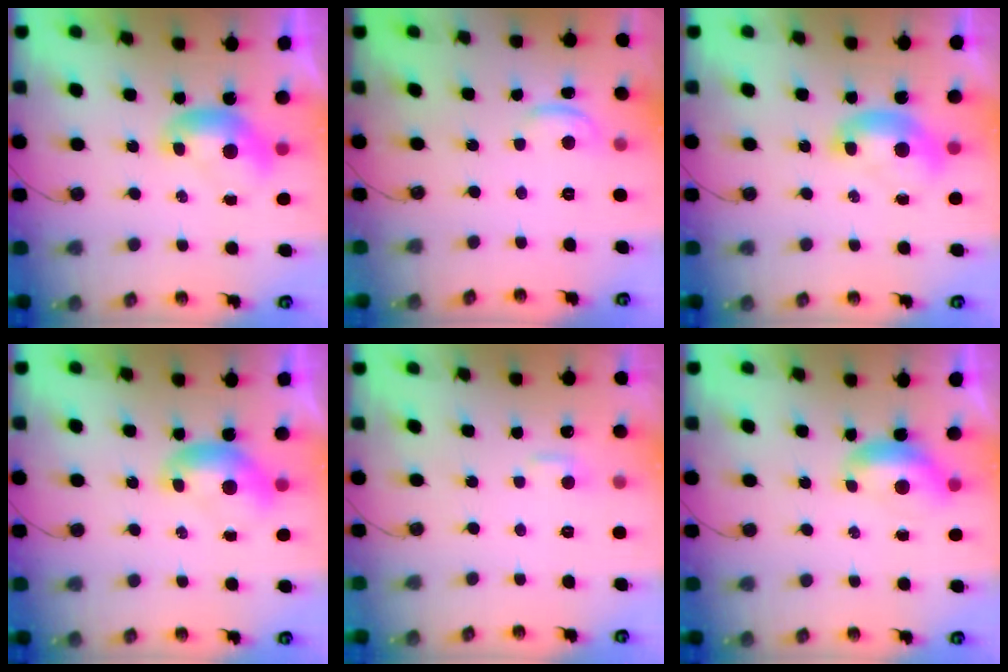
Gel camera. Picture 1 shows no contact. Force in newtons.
{"total": 0.8, "press": 0.6, "slide": 0.5}
{"total": 1.6, "press": 1.5, "slide": 0.3}
{"total": 0.0}
{"total": 2.4, "press": 2.3, "slide": 0.5}
{"total": 0.6, "press": 0.0, "slide": 0.6}